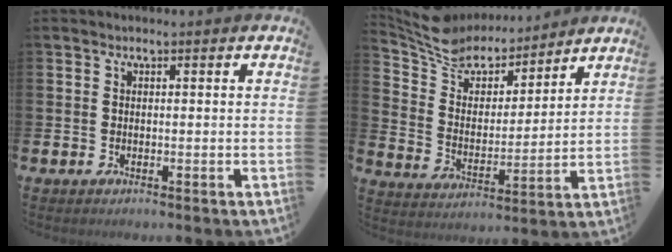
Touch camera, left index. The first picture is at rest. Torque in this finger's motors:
{"motor_torque": [1.10, -1.04, 0.21, 0.04]}